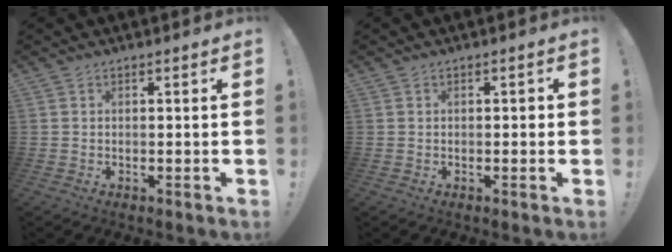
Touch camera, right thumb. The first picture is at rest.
{"total": 1.0, "force": [-0.7, 0.4, 0.5], "torque": [-0.017, 0.009, -0.013]}